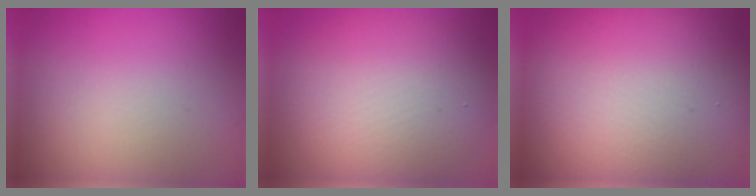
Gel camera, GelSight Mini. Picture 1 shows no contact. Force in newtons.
{"total": 9.2, "press": 9.2, "slide": 0.3}
{"total": 17.1, "press": 17.1, "slide": 0.8}